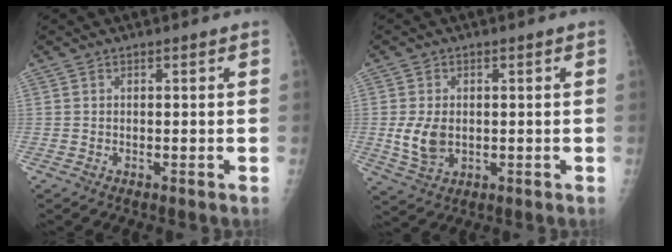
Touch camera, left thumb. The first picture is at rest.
{"total": 6.3, "force": [-0.2, 4.3, 4.5], "torque": [-0.082, -0.006, 0.005]}